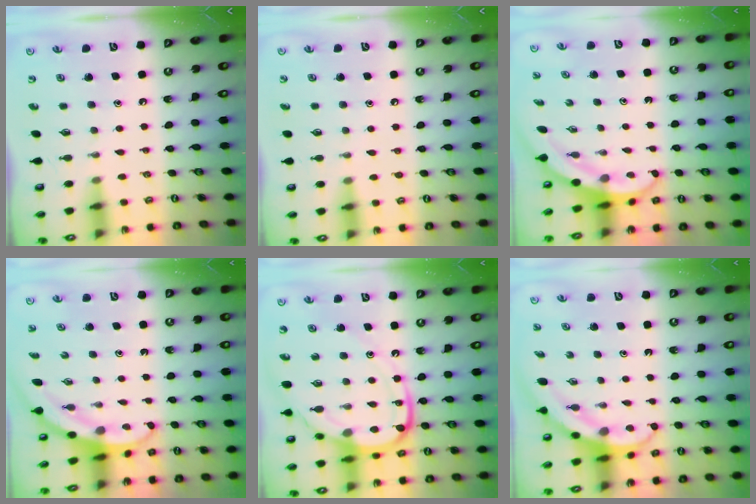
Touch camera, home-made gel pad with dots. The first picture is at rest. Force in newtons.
{"total": 2.3, "press": 2.3, "slide": 0.3}
{"total": 3.7, "press": 3.6, "slide": 0.3}
{"total": 2.9, "press": 2.9, "slide": 0.1}
{"total": 15.0, "press": 14.9, "slide": 1.8}
{"total": 3.9, "press": 3.9, "slide": 0.4}